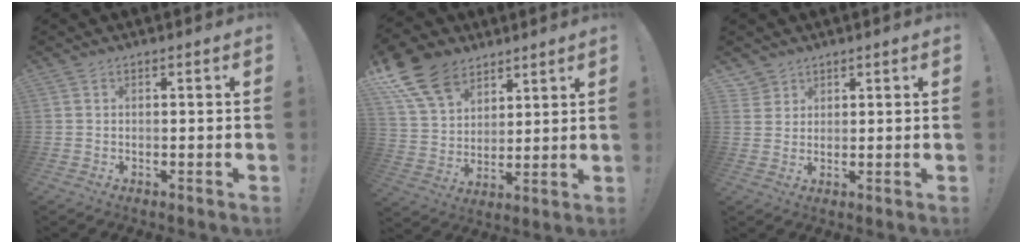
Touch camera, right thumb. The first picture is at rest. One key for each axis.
{"total": 16.0, "fx": 10.3, "fy": 10.1, "fz": 7.0, "tx": -0.129, "ty": -0.059, "tz": 0.200}
{"total": 3.0, "fx": 2.1, "fy": 2.1, "fz": 0.1, "tx": -0.001, "ty": -0.013, "tz": 0.040}